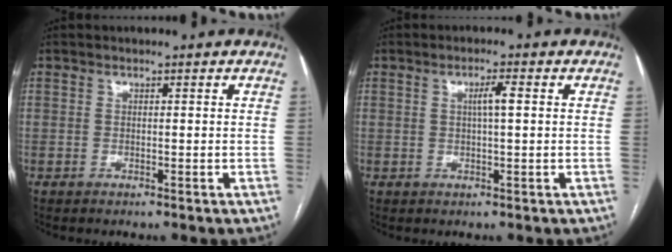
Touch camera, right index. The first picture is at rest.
{"total": 2.7, "force": [0.5, 0.1, 2.6], "torque": [-0.046, 0.002, 0.008]}